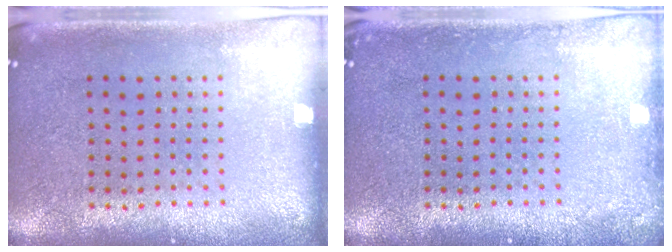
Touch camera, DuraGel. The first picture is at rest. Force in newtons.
{"total": 1.1, "press": 1.1, "slide": 0.1}